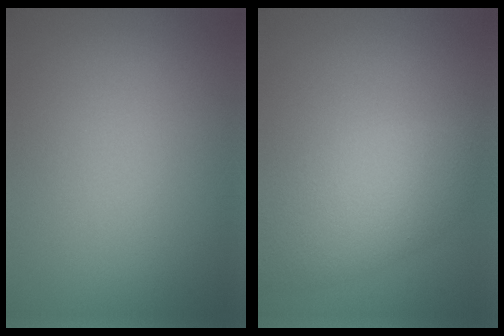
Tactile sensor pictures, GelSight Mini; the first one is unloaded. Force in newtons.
{"total": 5.1, "press": 5.1, "slide": 0.2}